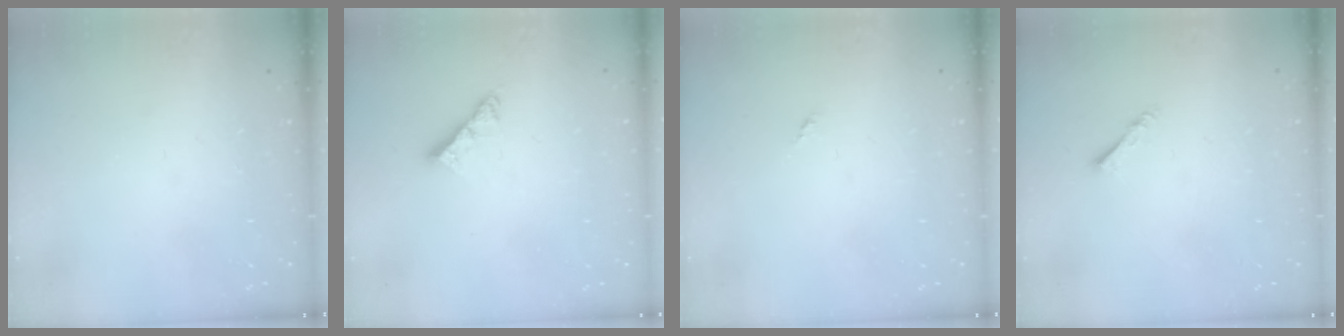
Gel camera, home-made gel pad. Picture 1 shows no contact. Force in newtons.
{"total": 5.3, "press": 5.3, "slide": 0.6}
{"total": 0.0}
{"total": 1.8, "press": 1.8, "slide": 0.1}